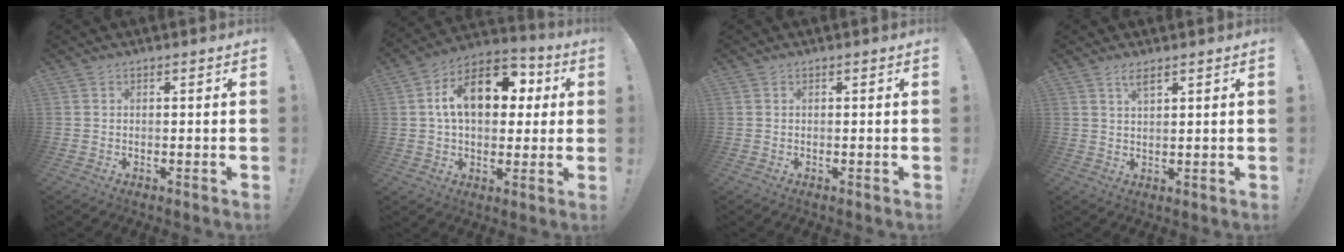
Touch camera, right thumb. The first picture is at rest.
{"total": 17.1, "force": [4.1, 10.6, 12.8], "torque": [-0.198, -0.002, 0.069]}
{"total": 0.0}
{"total": 3.2, "force": [2.2, 0.3, 2.2], "torque": [-0.036, -0.011, 0.036]}